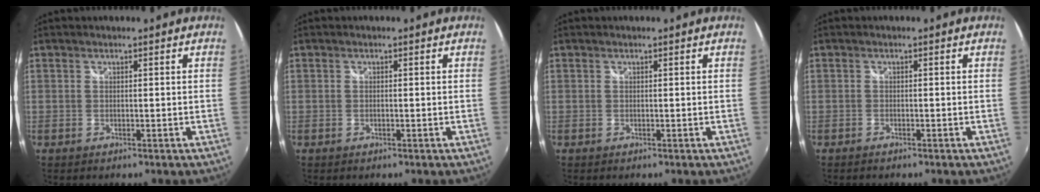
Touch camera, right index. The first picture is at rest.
{"total": 0.0}
{"total": 0.0}
{"total": 0.9, "force": [-0.8, 0.3, 0.3], "torque": [-0.009, -0.003, -0.016]}